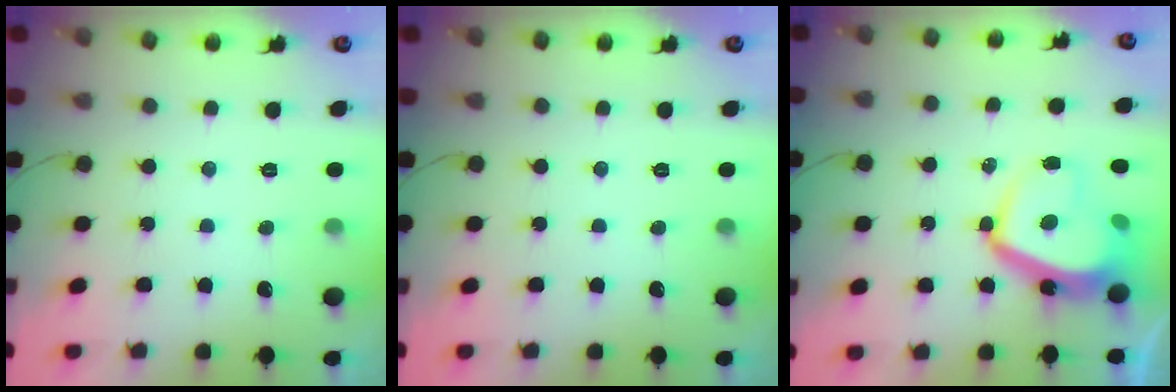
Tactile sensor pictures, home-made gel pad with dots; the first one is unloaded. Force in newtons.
{"total": 0.0}
{"total": 12.6, "press": 12.5, "slide": 1.1}